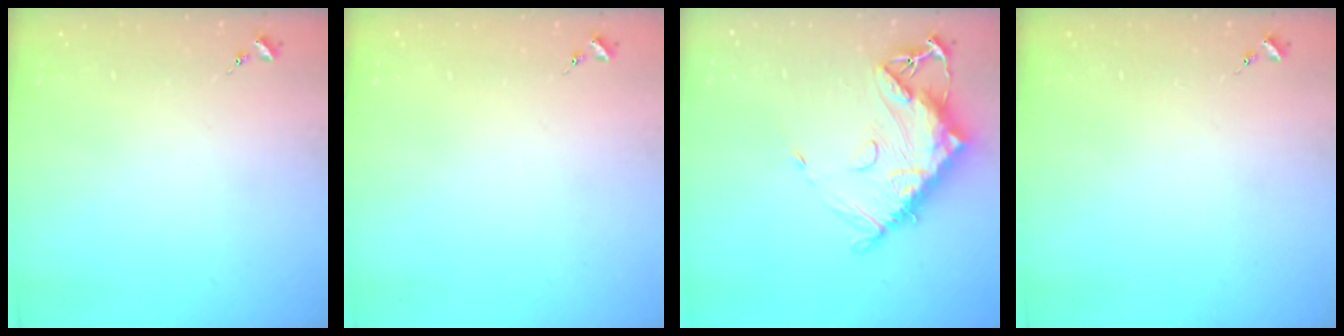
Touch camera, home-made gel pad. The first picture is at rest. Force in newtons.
{"total": 0.0}
{"total": 14.5, "press": 14.4, "slide": 1.4}
{"total": 0.0}